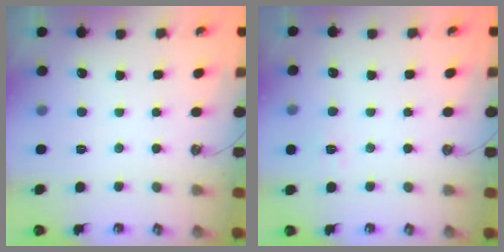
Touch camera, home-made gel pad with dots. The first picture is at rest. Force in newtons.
{"total": 6.1, "press": 6.1, "slide": 0.3}